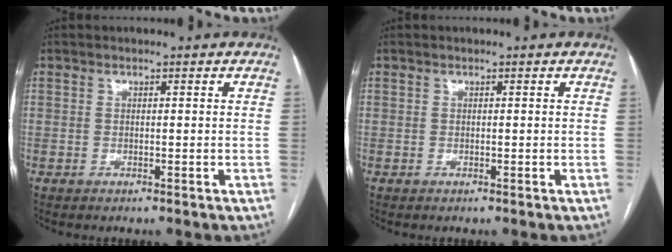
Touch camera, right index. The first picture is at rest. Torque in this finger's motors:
{"motor_torque": [0.00, 0.00, 0.00, 0.00]}